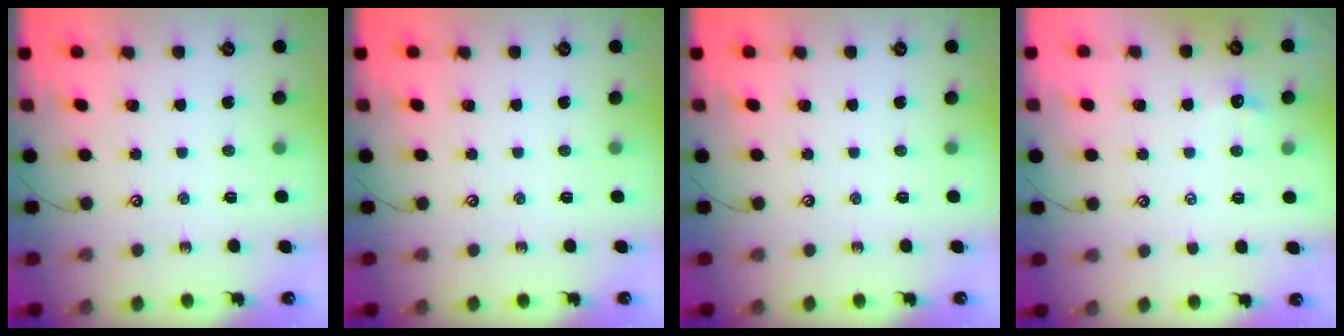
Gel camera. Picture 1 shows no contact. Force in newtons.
{"total": 0.0}
{"total": 0.0}
{"total": 0.7, "press": 0.4, "slide": 0.6}